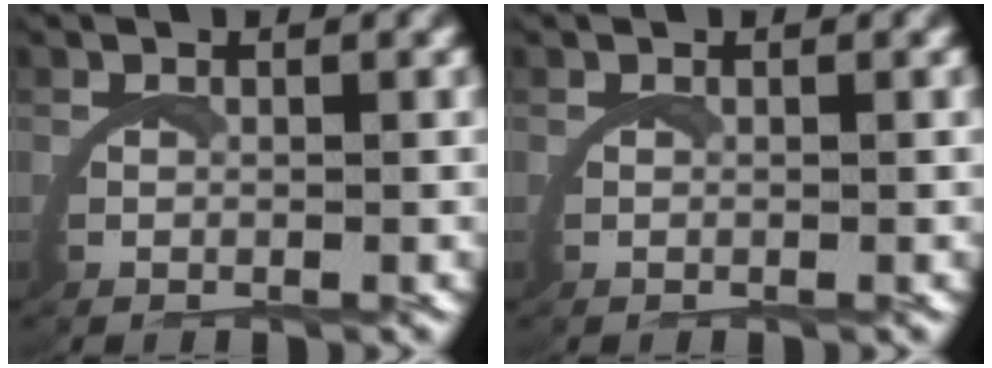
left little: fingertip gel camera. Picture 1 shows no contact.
{"total": 0.0}